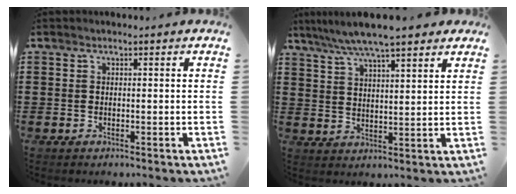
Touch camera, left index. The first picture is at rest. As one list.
[{"total": 6.9, "force": [5.8, 0.8, 3.8], "torque": [-0.090, -0.011, 0.101]}]